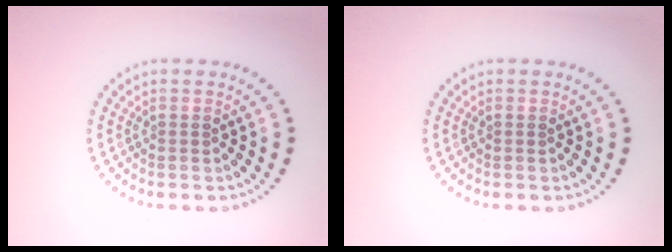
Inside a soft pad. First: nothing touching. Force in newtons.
{"total": 0.0}